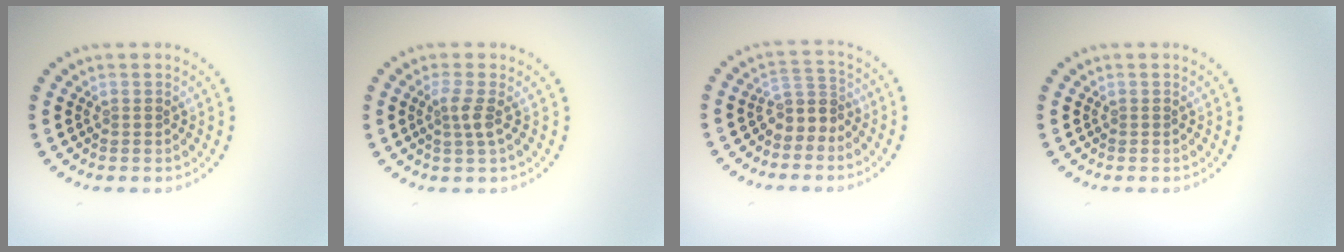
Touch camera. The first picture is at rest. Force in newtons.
{"total": 1.8, "press": 1.3, "slide": 1.3}
{"total": 2.5, "press": 1.8, "slide": 1.8}
{"total": 0.0}